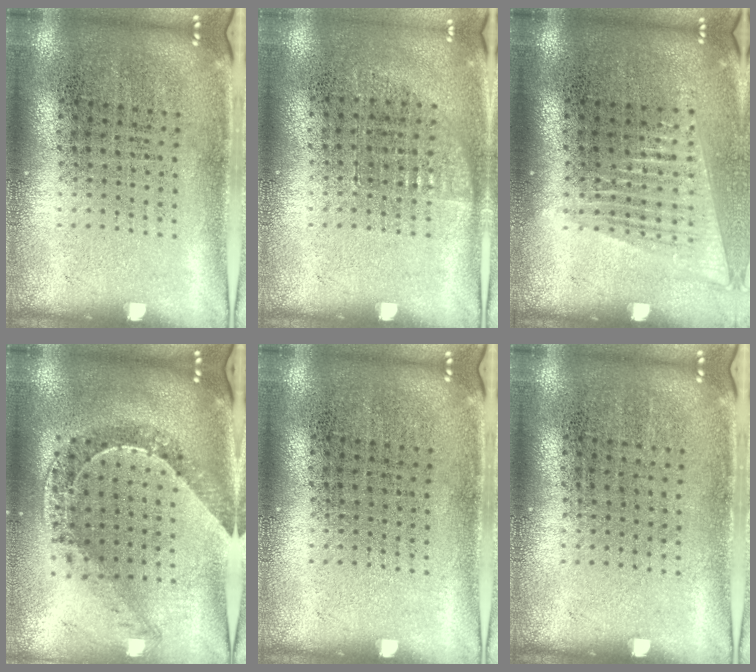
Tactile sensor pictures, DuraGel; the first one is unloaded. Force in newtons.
{"total": 0.7, "press": 0.7, "slide": 0.2}
{"total": 1.4, "press": 1.3, "slide": 0.6}
{"total": 0.7, "press": 0.7, "slide": 0.1}
{"total": 0.0}
{"total": 0.0}